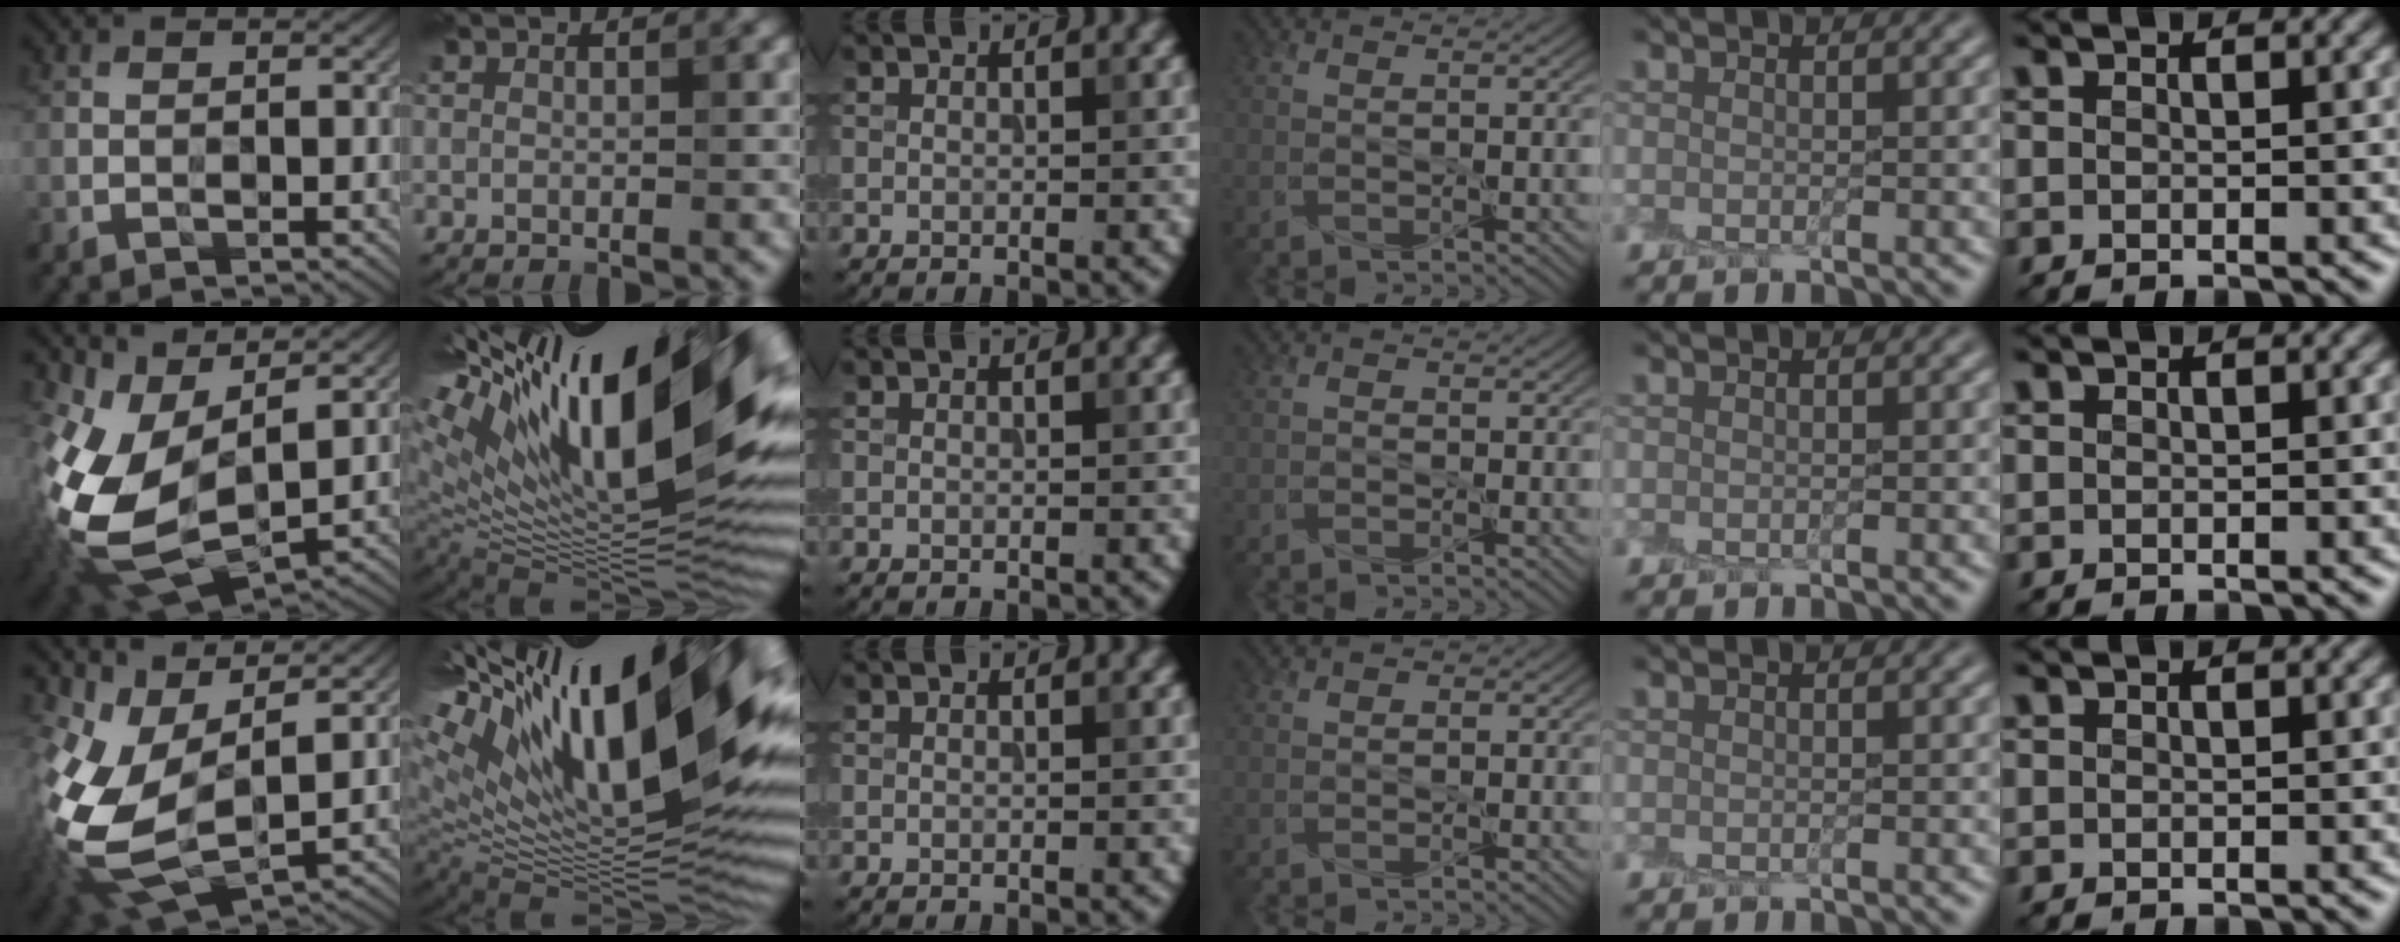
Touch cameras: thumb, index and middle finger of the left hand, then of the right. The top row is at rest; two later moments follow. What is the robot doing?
{"motion": "peel", "object": "cling film"}